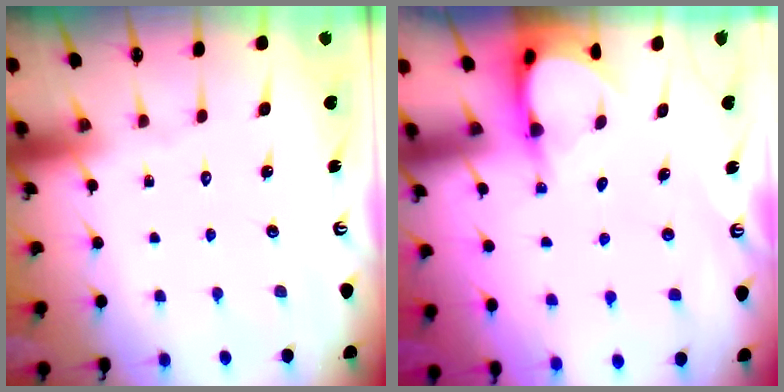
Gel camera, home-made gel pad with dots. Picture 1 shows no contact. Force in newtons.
{"total": 3.9, "press": 3.9, "slide": 0.2}